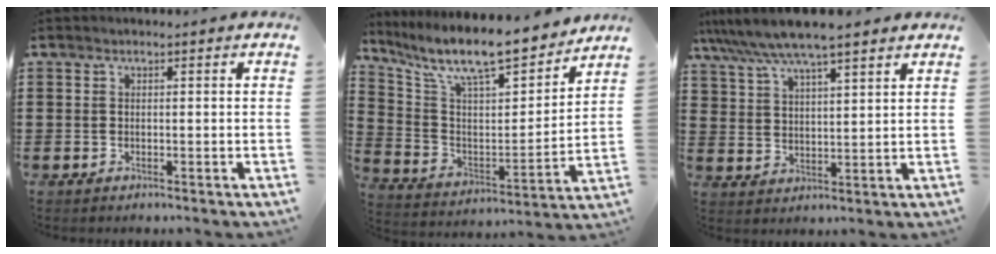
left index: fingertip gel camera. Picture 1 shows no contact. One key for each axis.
{"total": 10.6, "fx": 9.1, "fy": 2.0, "fz": 5.1, "tx": -0.122, "ty": -0.065, "tz": 0.151}
{"total": 7.4, "fx": 6.3, "fy": 1.1, "fz": 3.7, "tx": -0.091, "ty": -0.018, "tz": 0.111}